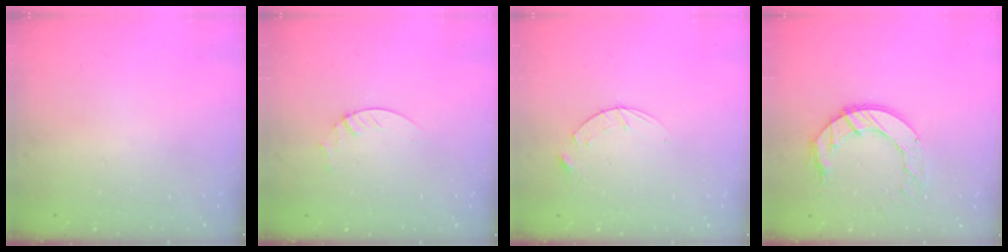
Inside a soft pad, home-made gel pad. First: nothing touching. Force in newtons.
{"total": 1.9, "press": 1.9, "slide": 0.2}
{"total": 3.2, "press": 3.2, "slide": 0.4}
{"total": 11.0, "press": 11.0, "slide": 1.2}